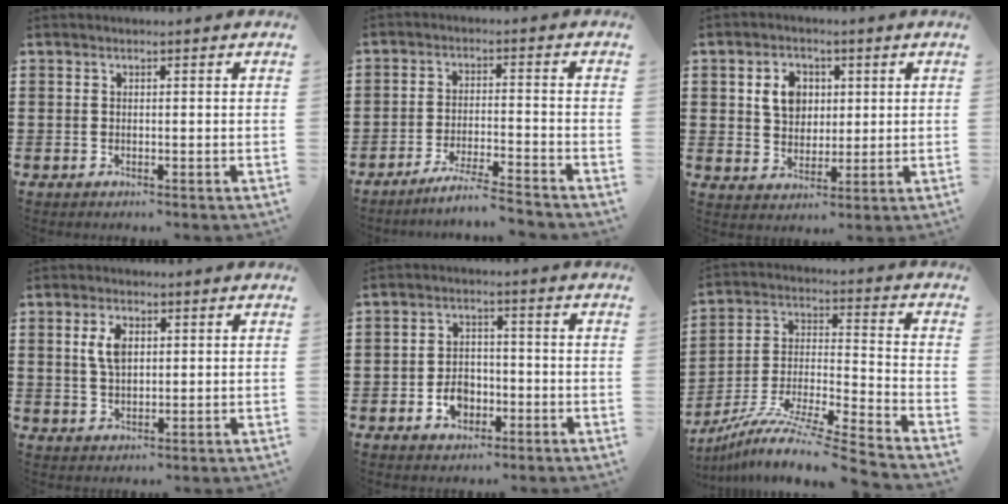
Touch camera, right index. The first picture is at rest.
{"total": 5.1, "force": [-4.7, -0.7, 1.7], "torque": [-0.035, -0.013, -0.092]}
{"total": 5.6, "force": [1.6, 4.6, 2.7], "torque": [-0.064, 0.014, 0.025]}
{"total": 4.6, "force": [1.2, 2.5, 3.7], "torque": [-0.080, 0.010, 0.020]}
{"total": 4.4, "force": [-1.7, 3.3, 2.2], "torque": [-0.037, 0.005, -0.034]}
{"total": 10.0, "force": [-9.0, -0.5, 4.5], "torque": [-0.083, -0.003, -0.183]}